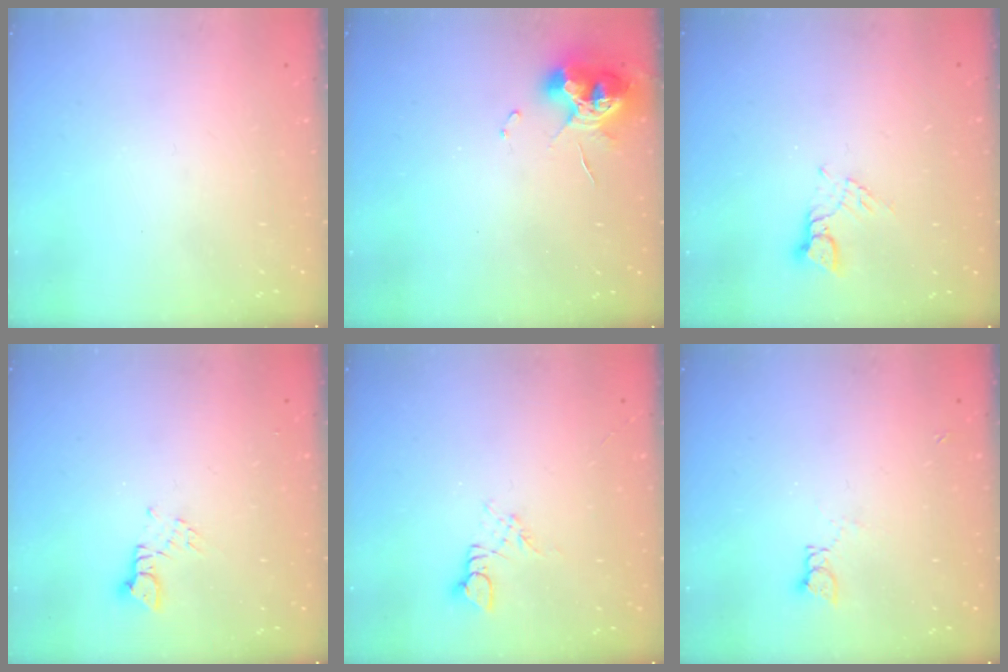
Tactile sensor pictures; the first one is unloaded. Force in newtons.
{"total": 9.2, "press": 9.2, "slide": 0.9}
{"total": 2.6, "press": 2.6, "slide": 0.3}
{"total": 2.2, "press": 2.2, "slide": 0.2}
{"total": 3.6, "press": 3.6, "slide": 0.6}
{"total": 2.2, "press": 2.2, "slide": 0.3}